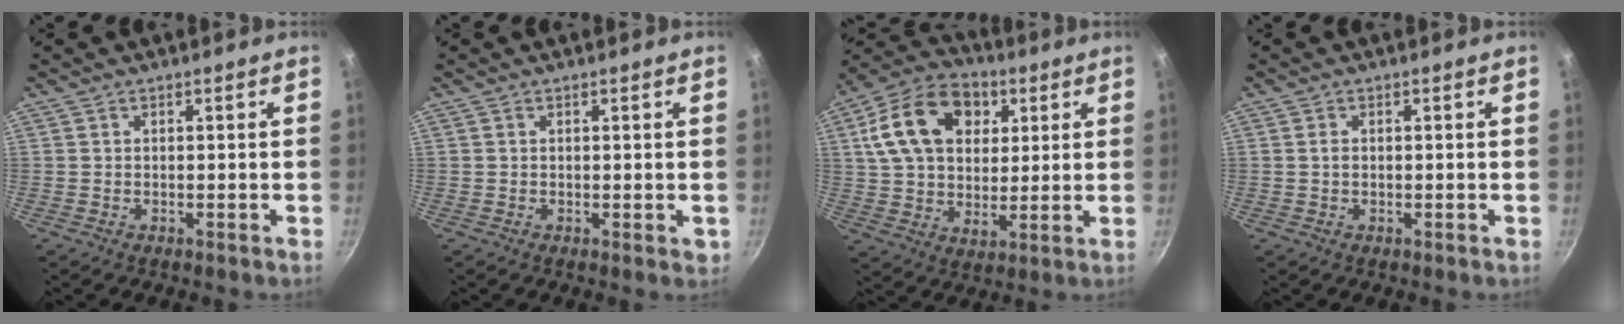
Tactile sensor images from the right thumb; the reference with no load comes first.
{"total": 1.0, "force": [0.2, 0.3, 0.9], "torque": [-0.008, -0.002, 0.001]}
{"total": 19.1, "force": [6.3, 13.2, 12.3], "torque": [-0.192, 0.003, 0.097]}
{"total": 1.1, "force": [0.1, 0.8, 0.8], "torque": [-0.014, 0.003, 0.001]}